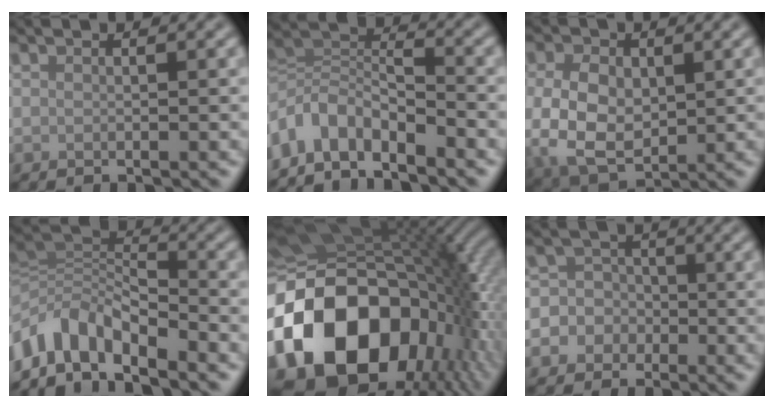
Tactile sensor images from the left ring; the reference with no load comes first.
{"total": 5.6, "force": [-3.6, 2.9, 3.2], "torque": [-0.048, 0.004, -0.078]}
{"total": 6.7, "force": [-0.3, 4.6, 4.9], "torque": [-0.107, -0.006, -0.006]}
{"total": 6.7, "force": [-4.4, 3.3, 3.8], "torque": [-0.056, 0.001, -0.093]}
{"total": 19.6, "force": [-5.9, 13.3, 13.1], "torque": [-0.260, -0.010, -0.115]}
{"total": 7.1, "force": [-1.9, 6.7, 1.3], "torque": [-0.019, 0.011, -0.072]}